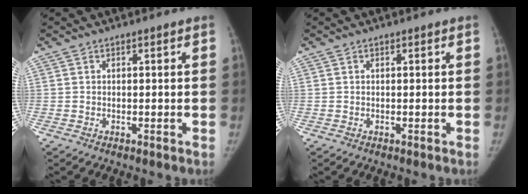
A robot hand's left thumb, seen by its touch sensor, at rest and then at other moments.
{"total": 0.0}